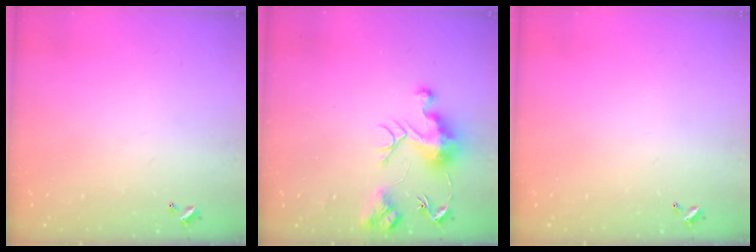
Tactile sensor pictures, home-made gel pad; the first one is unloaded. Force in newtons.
{"total": 9.4, "press": 9.4, "slide": 0.7}
{"total": 0.0}